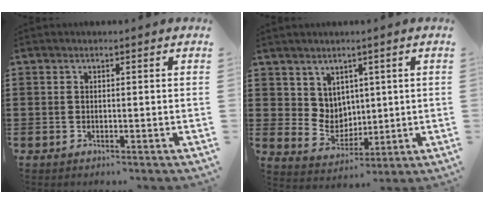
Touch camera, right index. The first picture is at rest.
{"total": 5.2, "force": [3.2, 4.0, 0.8], "torque": [-0.040, -0.004, 0.060]}